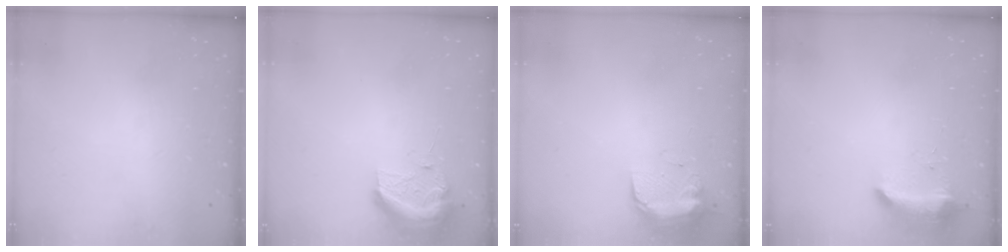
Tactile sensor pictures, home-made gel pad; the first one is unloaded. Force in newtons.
{"total": 11.1, "press": 11.0, "slide": 1.2}
{"total": 9.7, "press": 9.7, "slide": 0.7}
{"total": 8.4, "press": 8.4, "slide": 0.4}